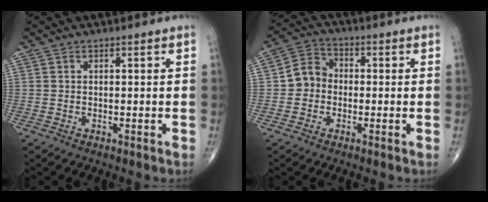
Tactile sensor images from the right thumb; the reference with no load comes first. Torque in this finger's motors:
{"motor_torque": [0.03, 0.03, 0.21, -0.13, 0.02]}